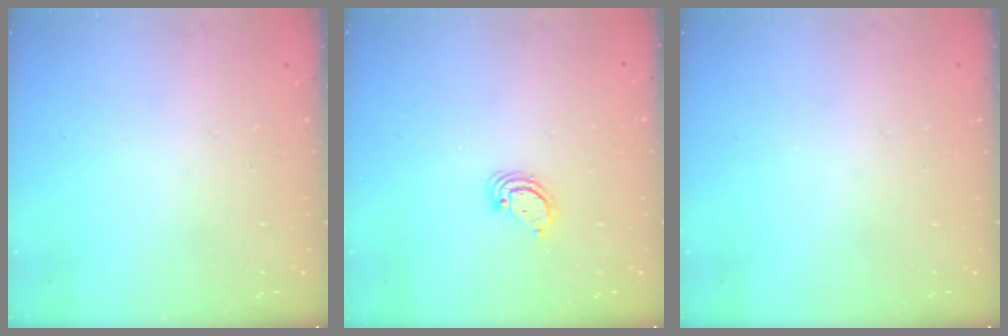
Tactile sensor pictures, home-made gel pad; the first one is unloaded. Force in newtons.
{"total": 3.1, "press": 3.1, "slide": 0.2}
{"total": 0.0}